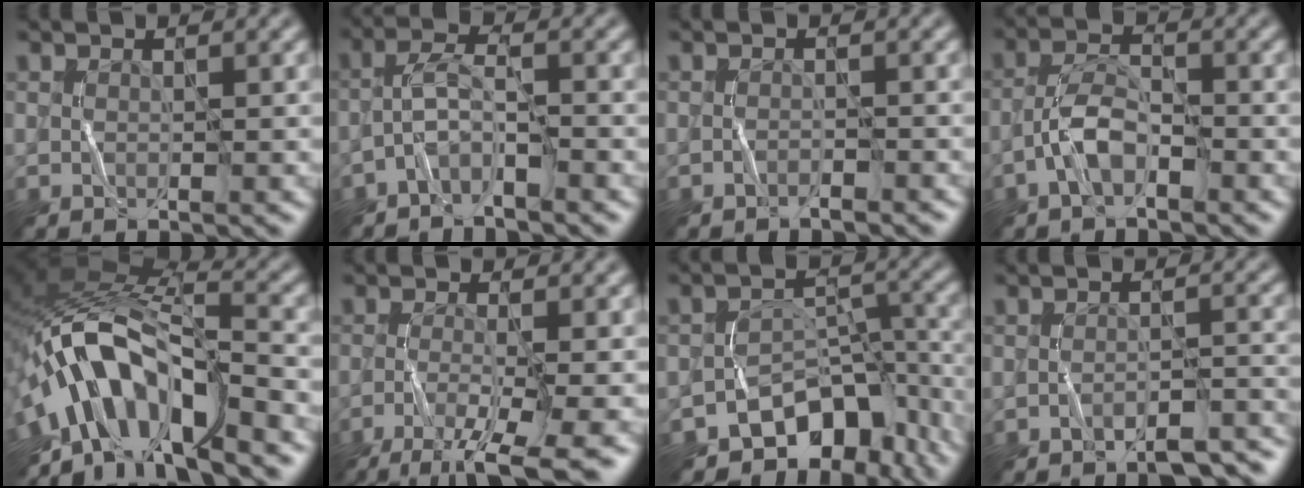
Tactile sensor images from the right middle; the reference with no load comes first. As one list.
[{"total": 2.4, "force": [-1.8, 0.4, 1.5], "torque": [-0.035, 0.018, -0.042]}, {"total": 1.2, "force": [-1.1, 0.1, 0.4], "torque": [-0.005, 0.013, -0.021]}, {"total": 2.9, "force": [-1.7, 1.3, 1.9], "torque": [-0.037, 0.019, -0.041]}, {"total": 9.3, "force": [-5.1, 3.7, 6.9], "torque": [-0.107, 0.026, -0.096]}, {"total": 7.5, "force": [-4.7, 1.6, 5.6], "torque": [-0.087, -0.002, -0.084]}, {"total": 8.7, "force": [-6.2, 5.0, 3.6], "torque": [-0.028, -0.003, -0.096]}, {"total": 3.9, "force": [-3.4, 0.9, 1.7], "torque": [-0.026, 0.008, -0.045]}]